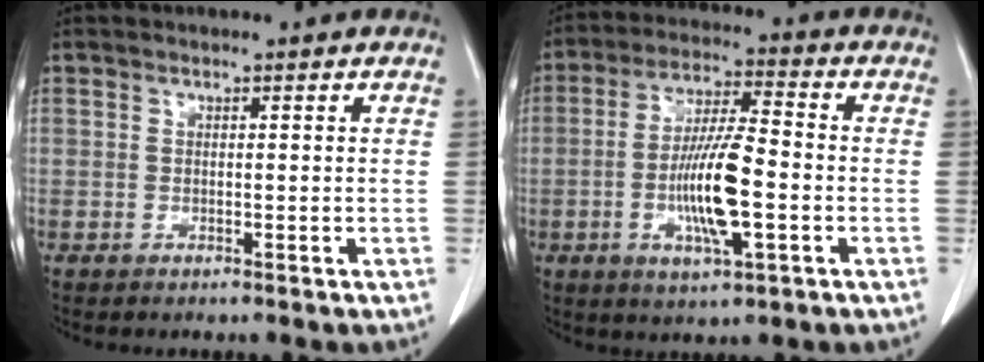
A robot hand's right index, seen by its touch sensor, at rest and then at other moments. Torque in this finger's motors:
{"motor_torque": [1.96, -0.18, 0.52, 0.18]}